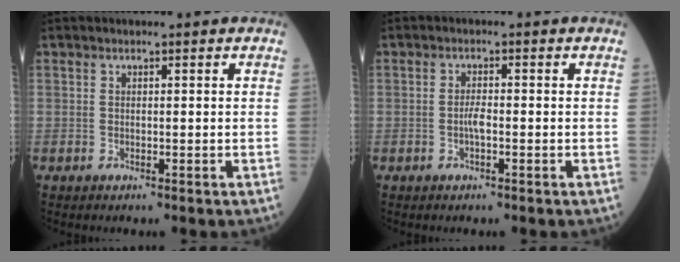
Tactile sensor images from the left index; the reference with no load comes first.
{"total": 1.8, "force": [-0.6, 0.3, 1.7], "torque": [-0.036, -0.001, -0.012]}